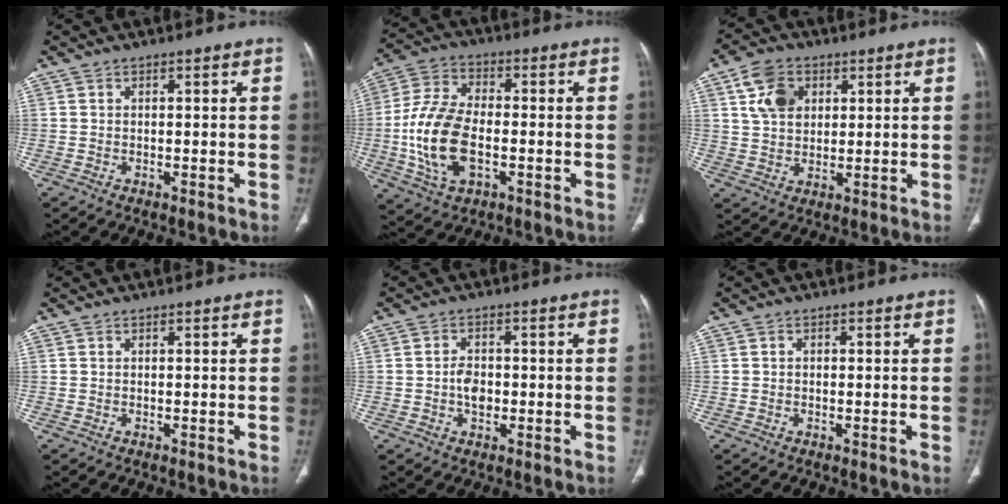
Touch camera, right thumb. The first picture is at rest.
{"total": 15.1, "force": [-2.7, 8.6, 12.1], "torque": [-0.247, 0.015, -0.048]}
{"total": 8.5, "force": [3.2, 6.1, 4.9], "torque": [-0.069, -0.006, 0.060]}
{"total": 0.0}
{"total": 3.8, "force": [-0.5, 2.6, 2.7], "torque": [-0.040, 0.008, -0.011]}
{"total": 0.6, "force": [0.0, 0.5, 0.4], "torque": [-0.007, 0.001, -0.001]}